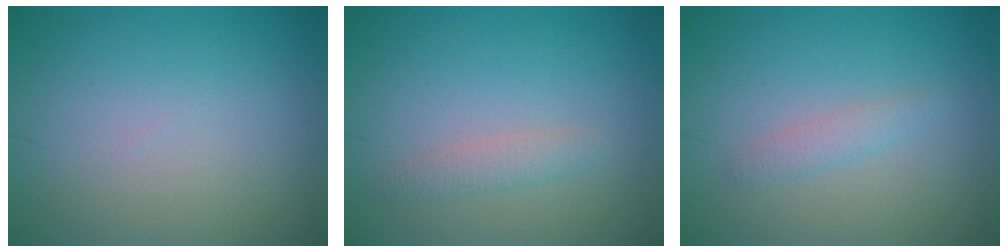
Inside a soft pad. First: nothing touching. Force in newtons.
{"total": 1.4, "press": 1.4, "slide": 0.1}
{"total": 1.3, "press": 1.3, "slide": 0.0}